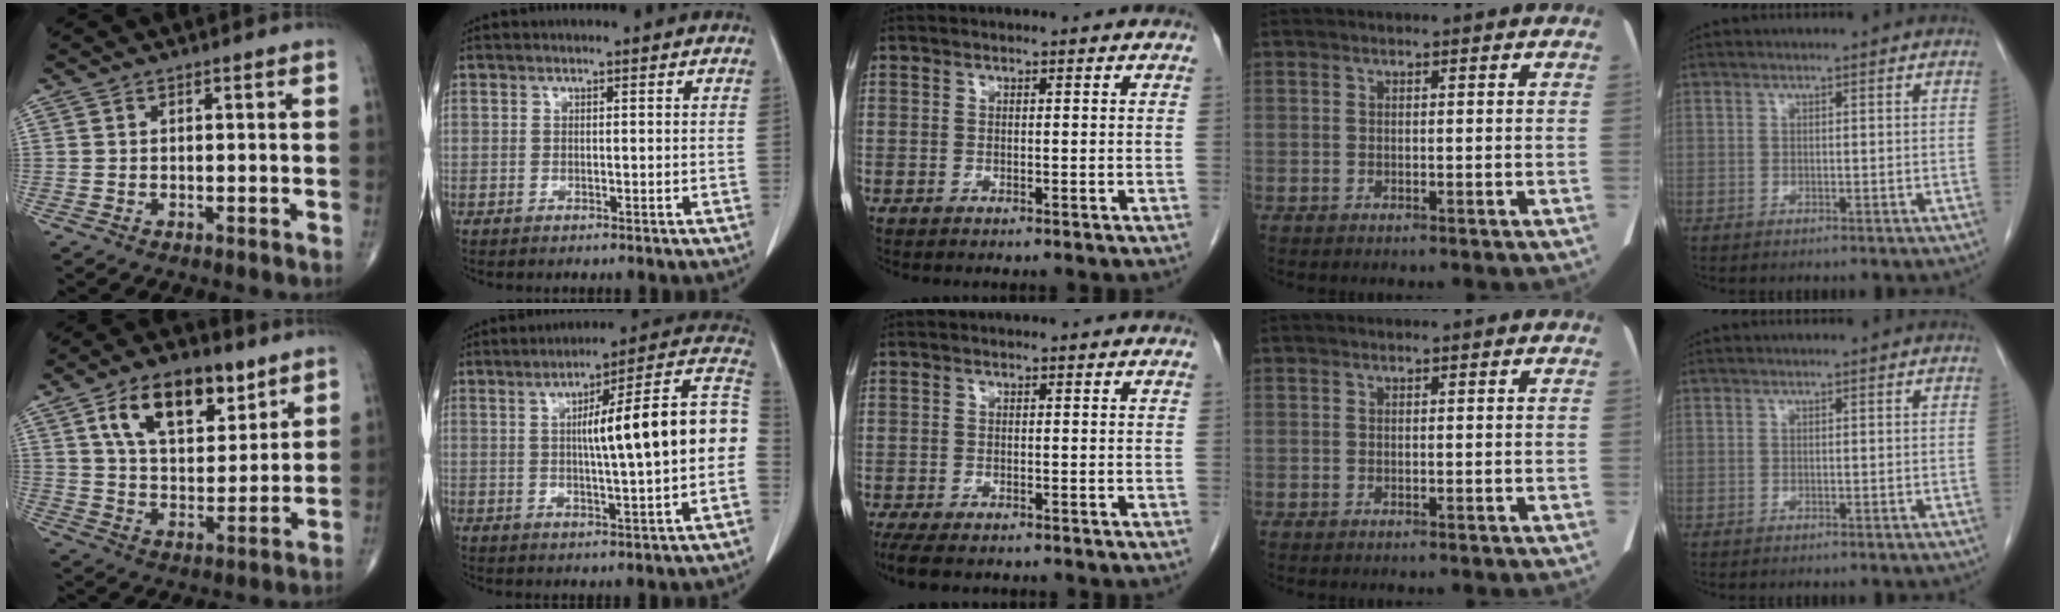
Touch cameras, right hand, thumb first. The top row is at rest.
{"thumb": {"total": 16.2, "force": [8.3, 8.5, 11.0], "torque": [-0.143, -0.033, 0.147]}, "index": {"total": 16.9, "force": [0.4, 1.0, 16.9], "torque": [-0.234, 0.036, 0.002]}, "middle": {"total": 6.3, "force": [-5.0, 2.1, 3.2], "torque": [-0.058, -0.015, -0.080]}}